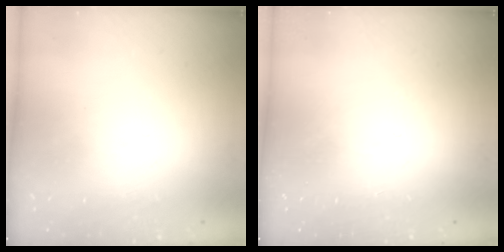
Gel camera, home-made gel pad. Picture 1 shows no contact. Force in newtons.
{"total": 0.0}